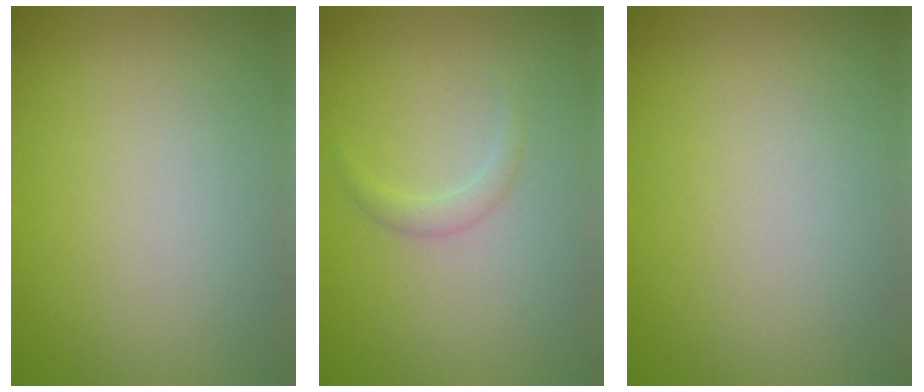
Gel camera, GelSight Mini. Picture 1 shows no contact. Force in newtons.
{"total": 1.2, "press": 1.1, "slide": 0.1}
{"total": 0.0}